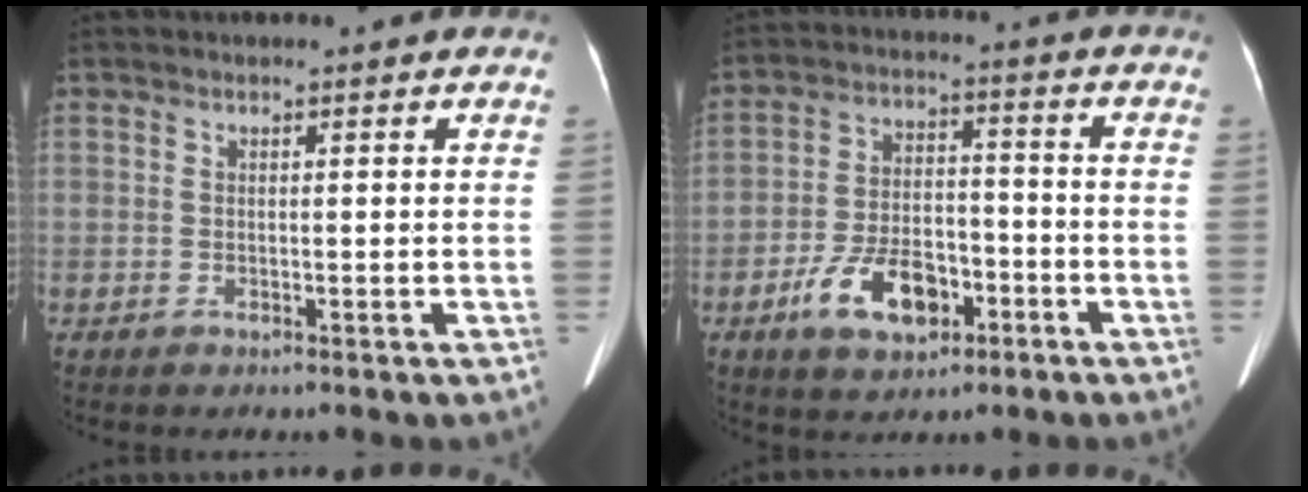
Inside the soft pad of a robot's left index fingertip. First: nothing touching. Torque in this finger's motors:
{"motor_torque": [0.28, 0.19, 0.18, 0.11]}